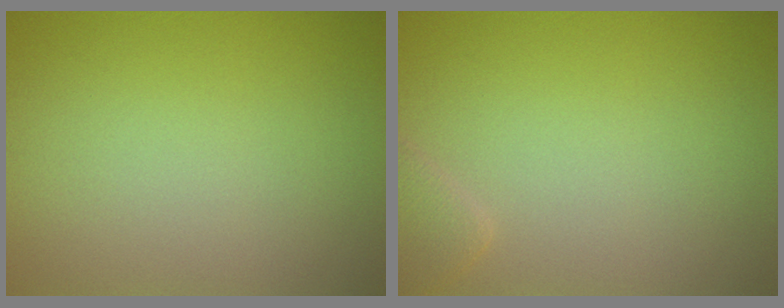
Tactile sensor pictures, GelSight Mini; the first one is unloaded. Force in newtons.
{"total": 1.7, "press": 1.7, "slide": 0.1}